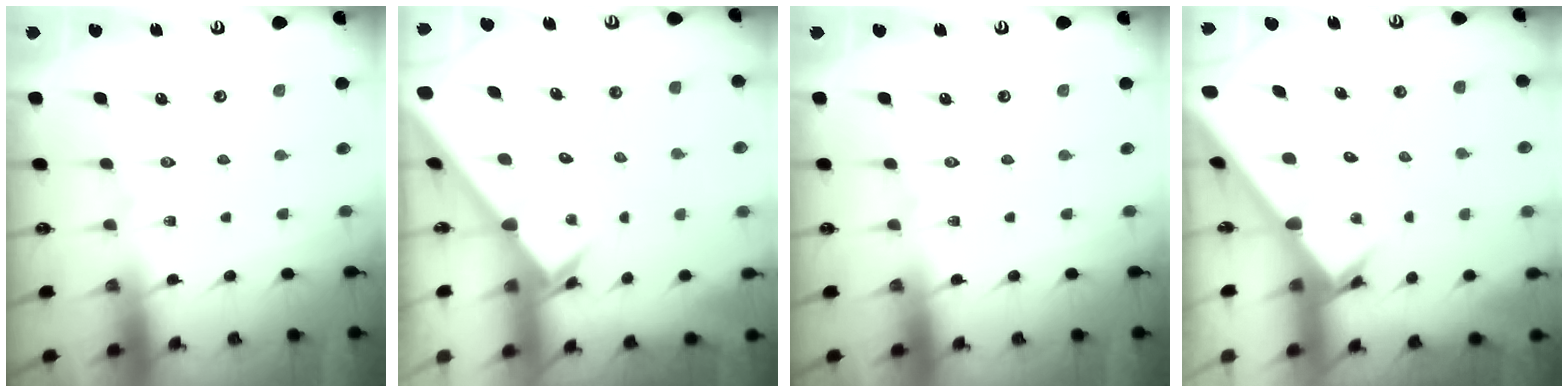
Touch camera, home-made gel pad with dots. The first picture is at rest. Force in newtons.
{"total": 2.5, "press": 2.5, "slide": 0.2}
{"total": 0.0}
{"total": 2.6, "press": 2.6, "slide": 0.3}